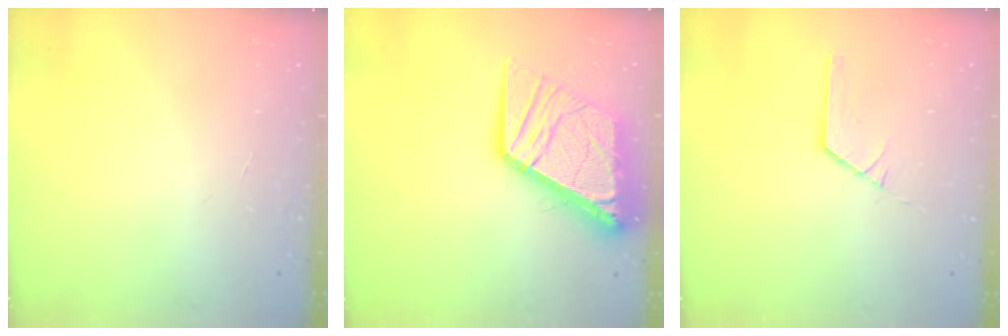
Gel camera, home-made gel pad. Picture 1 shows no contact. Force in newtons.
{"total": 16.5, "press": 16.3, "slide": 2.0}
{"total": 1.8, "press": 1.8, "slide": 0.0}